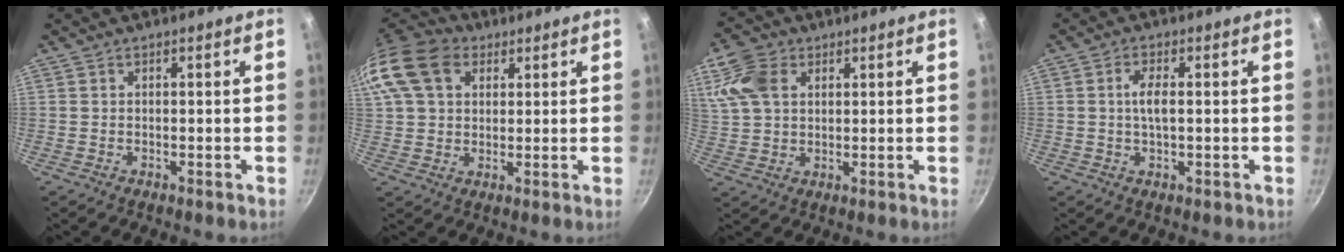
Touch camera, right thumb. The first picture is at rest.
{"total": 17.0, "force": [6.4, 12.5, 9.7], "torque": [-0.202, 0.025, 0.106]}
{"total": 9.4, "force": [3.7, 6.6, 5.6], "torque": [-0.106, -0.001, 0.069]}
{"total": 3.3, "force": [0.1, 1.1, 3.1], "torque": [-0.068, 0.003, -0.001]}